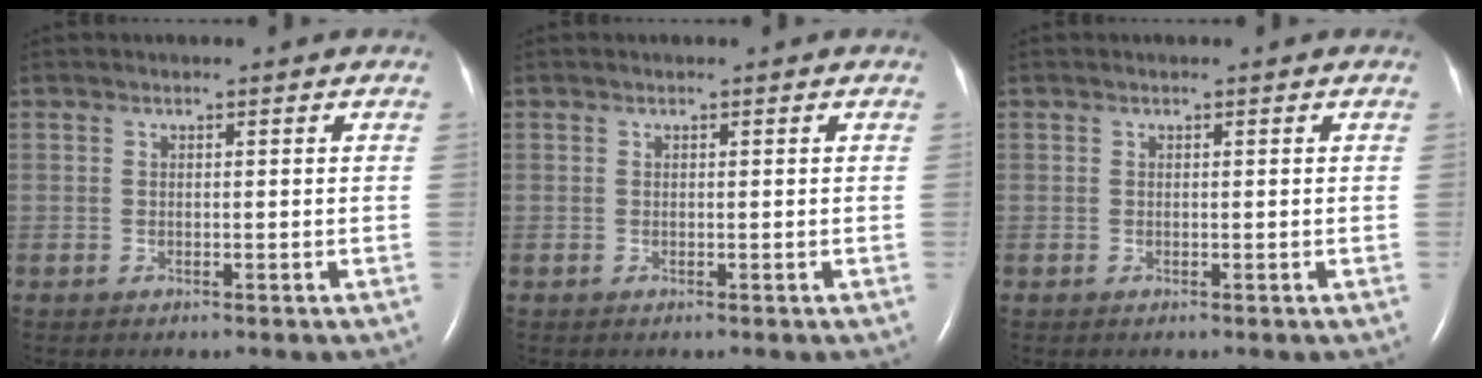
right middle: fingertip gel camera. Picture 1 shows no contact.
{"total": 0.0}
{"total": 0.0}